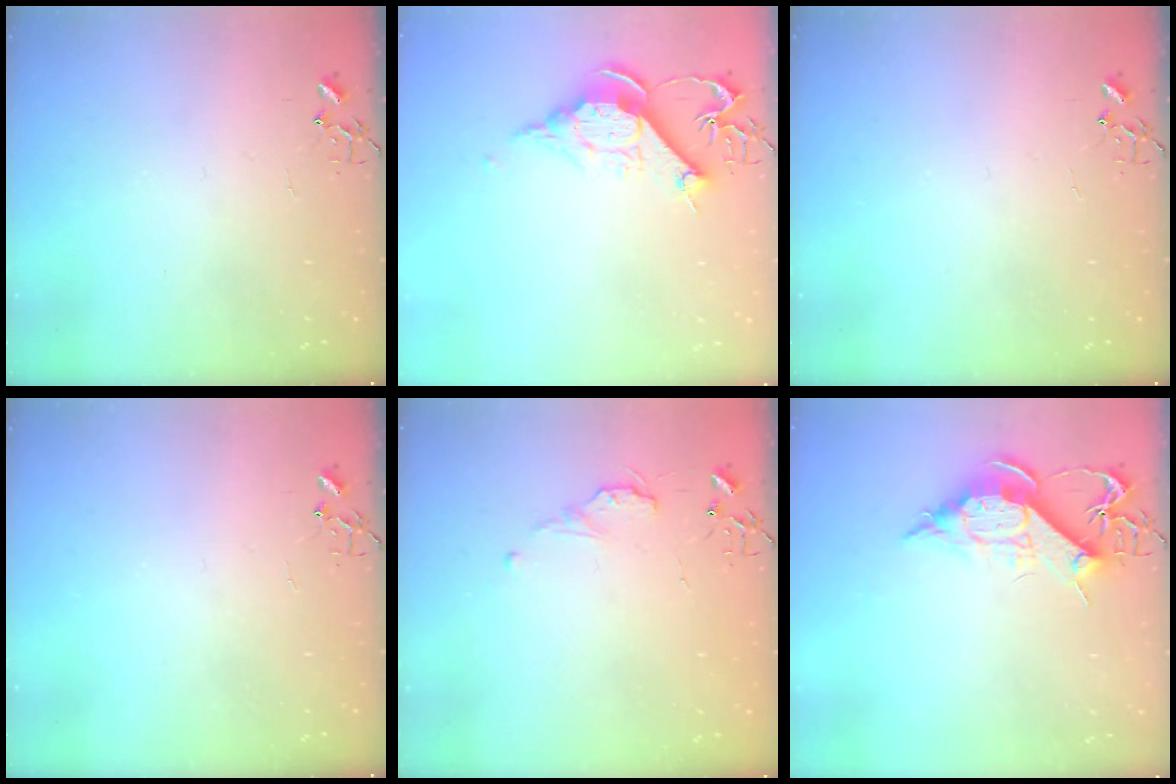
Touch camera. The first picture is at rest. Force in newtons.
{"total": 12.3, "press": 12.2, "slide": 1.3}
{"total": 0.0}
{"total": 0.0}
{"total": 5.2, "press": 5.2, "slide": 0.7}
{"total": 11.3, "press": 11.3, "slide": 1.1}